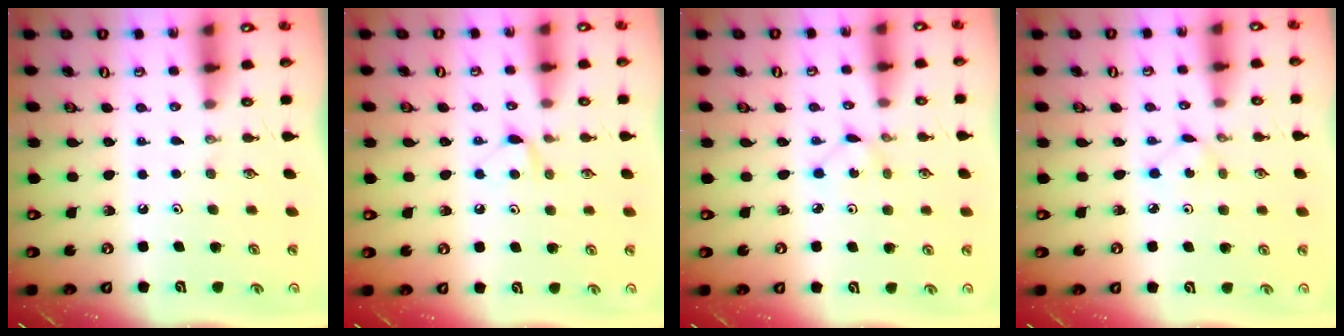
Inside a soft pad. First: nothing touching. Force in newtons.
{"total": 5.8, "press": 5.8, "slide": 0.7}
{"total": 1.2, "press": 1.2, "slide": 0.1}
{"total": 1.5, "press": 1.4, "slide": 0.2}